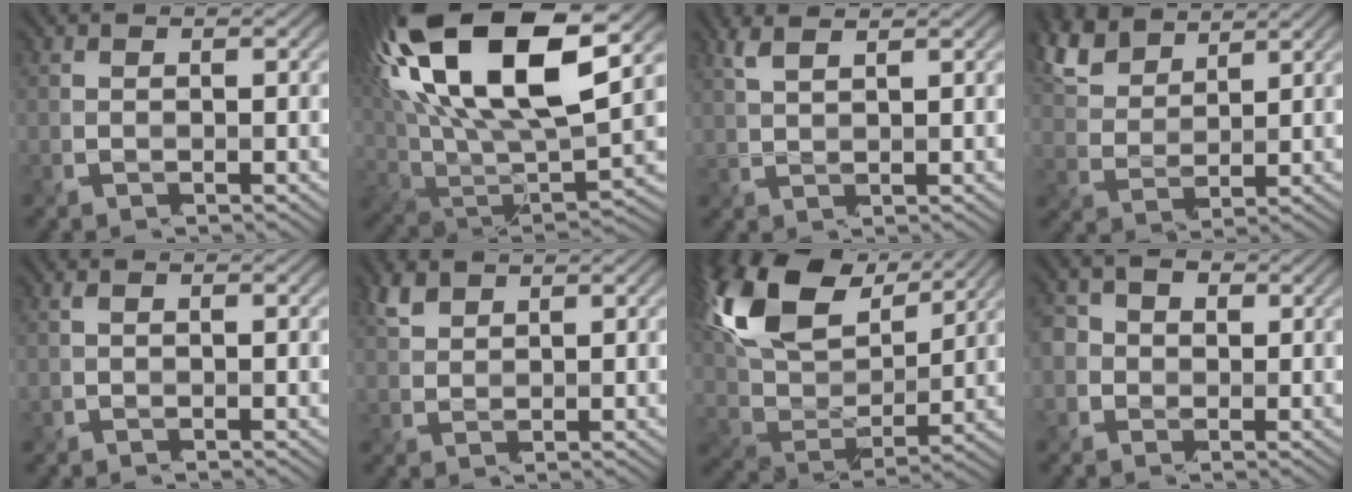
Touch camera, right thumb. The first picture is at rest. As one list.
[{"total": 21.0, "force": [10.0, 7.2, 17.0], "torque": [-0.361, 0.050, 0.173]}, {"total": 2.7, "force": [2.1, -0.4, 1.7], "torque": [-0.054, 0.003, 0.059]}, {"total": 8.2, "force": [5.8, 3.3, 4.8], "torque": [-0.139, 0.017, 0.119]}, {"total": 0.6, "force": [-0.1, -0.6, 0.0], "torque": [-0.003, -0.006, 0.005]}, {"total": 2.9, "force": [2.4, 0.7, 1.5], "torque": [-0.050, 0.002, 0.063]}, {"total": 15.9, "force": [9.3, 7.3, 10.6], "torque": [-0.263, 0.028, 0.179]}, {"total": 3.9, "force": [0.4, 3.3, 2.0], "torque": [-0.065, 0.012, -0.001]}]